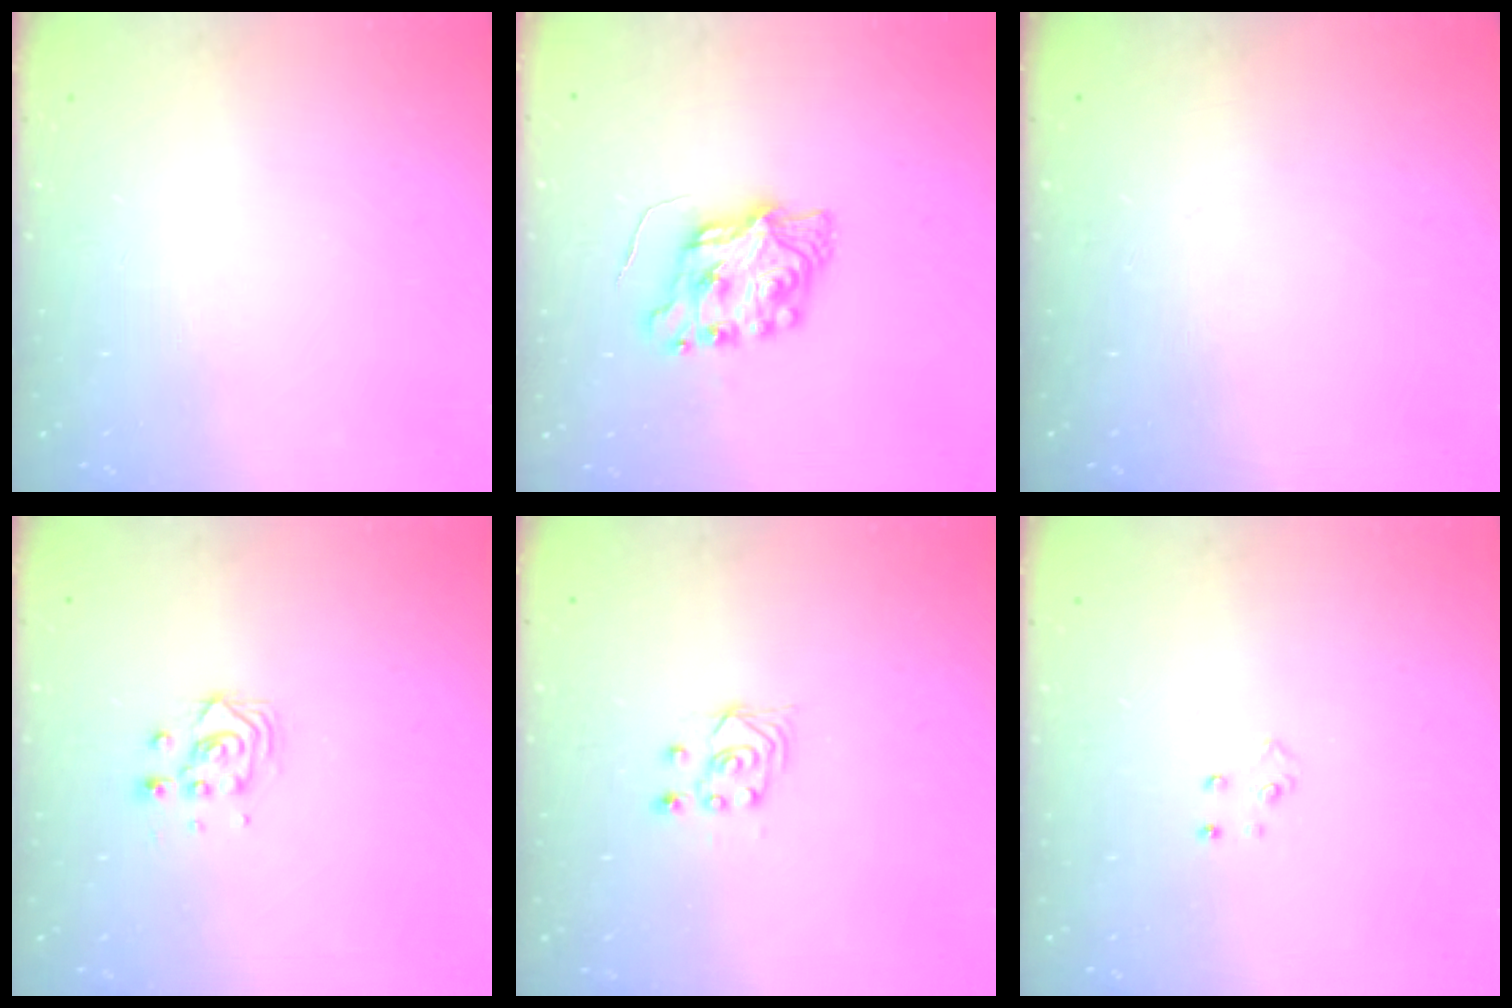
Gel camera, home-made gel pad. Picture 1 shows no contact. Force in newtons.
{"total": 7.9, "press": 7.9, "slide": 0.2}
{"total": 0.0}
{"total": 4.5, "press": 4.5, "slide": 0.2}
{"total": 2.9, "press": 2.5, "slide": 1.4}
{"total": 2.6, "press": 2.6, "slide": 0.3}